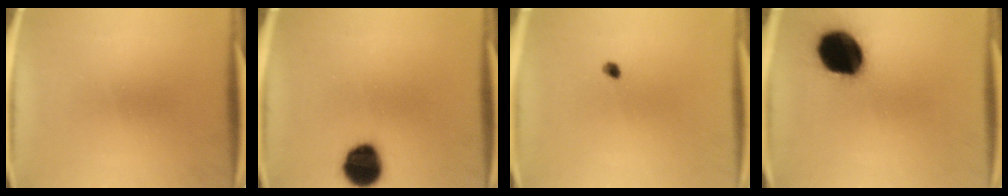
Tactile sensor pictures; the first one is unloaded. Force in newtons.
{"total": 11.5}
{"total": 1.2}
{"total": 19.0}